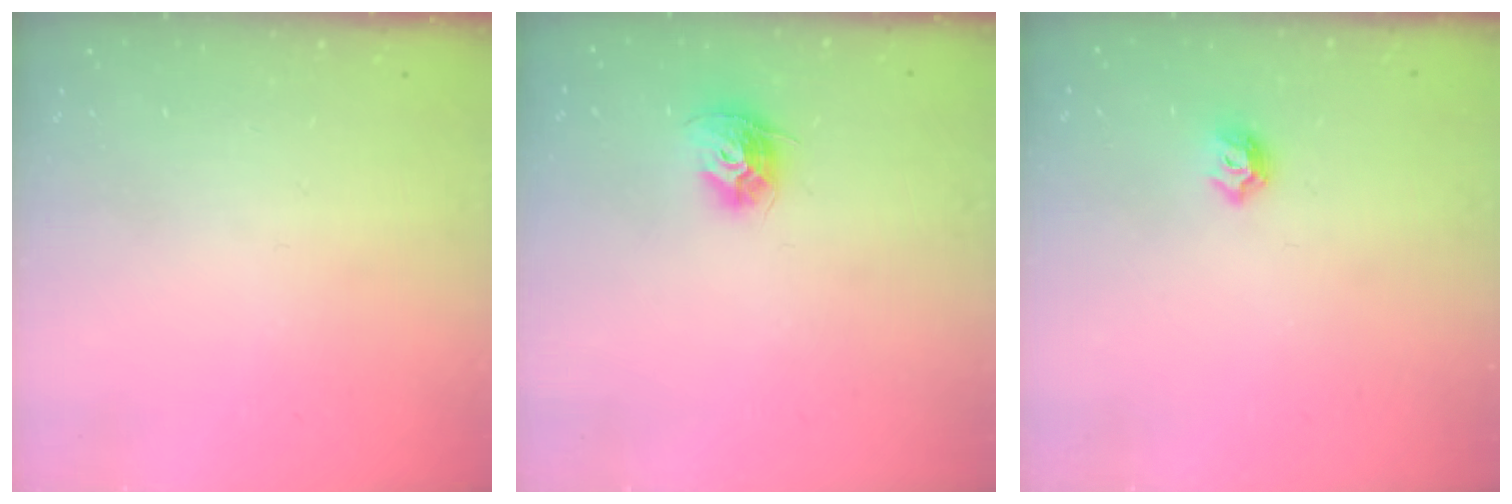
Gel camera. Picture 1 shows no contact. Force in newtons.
{"total": 9.9, "press": 9.9, "slide": 0.5}
{"total": 5.6, "press": 5.5, "slide": 0.9}